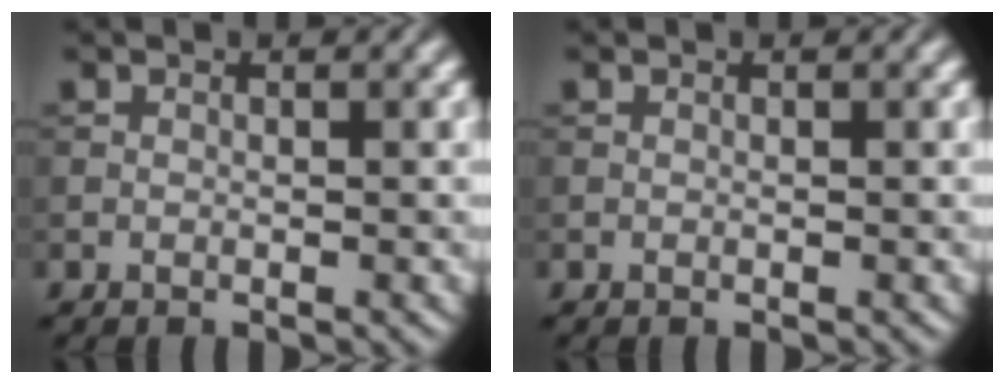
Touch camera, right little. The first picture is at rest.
{"total": 0.0}